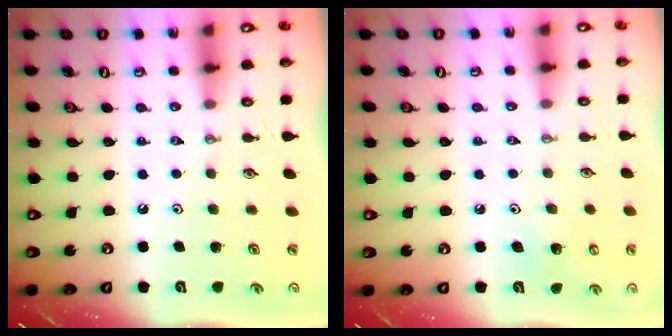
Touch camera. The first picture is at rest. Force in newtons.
{"total": 6.8, "press": 6.7, "slide": 0.8}